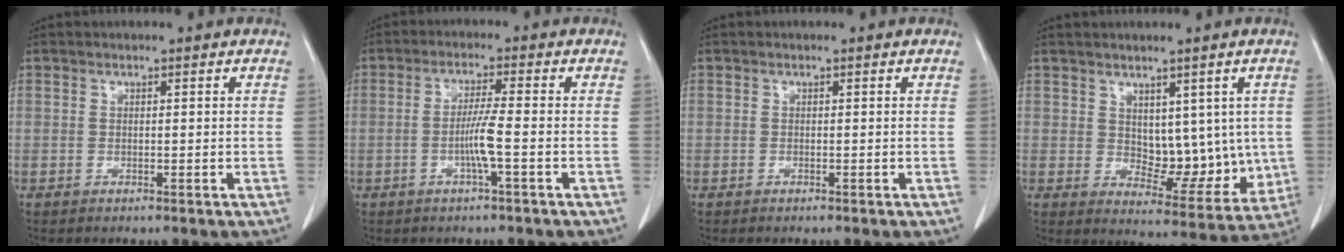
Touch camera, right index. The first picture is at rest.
{"total": 4.4, "force": [-1.2, -0.5, 4.2], "torque": [-0.085, -0.001, -0.025]}
{"total": 0.0}
{"total": 8.9, "force": [1.4, 5.5, 6.9], "torque": [-0.073, -0.002, 0.038]}